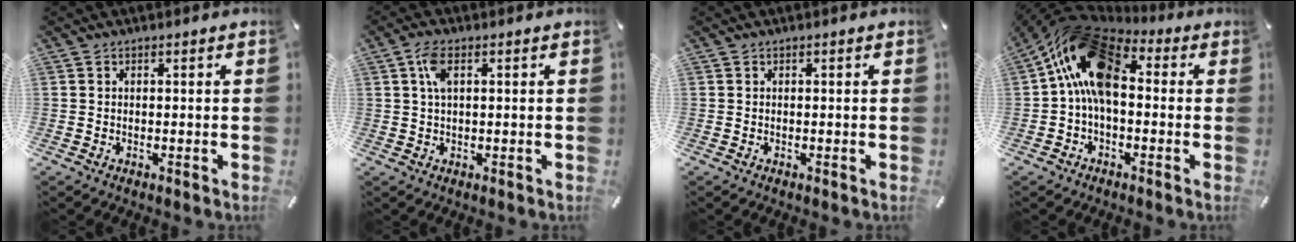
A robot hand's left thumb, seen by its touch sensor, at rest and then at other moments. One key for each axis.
{"total": 4.4, "fx": 1.4, "fy": 1.7, "fz": 3.8, "tx": -0.089, "ty": 0.006, "tz": 0.020}
{"total": 0.0}
{"total": 17.1, "fx": 2.4, "fy": 10.4, "fz": 13.3, "tx": -0.261, "ty": 0.007, "tz": 0.040}